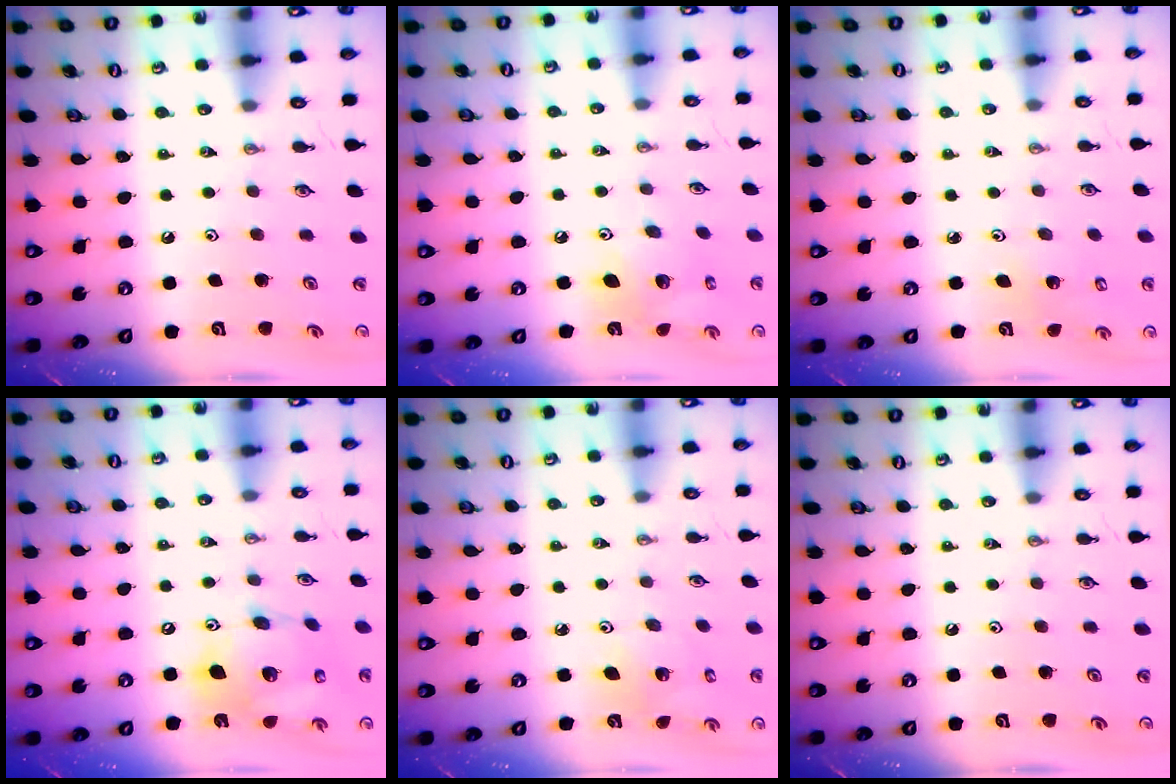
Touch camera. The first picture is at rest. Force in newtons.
{"total": 10.1, "press": 10.1, "slide": 0.9}
{"total": 2.2, "press": 2.2, "slide": 0.2}
{"total": 16.9, "press": 16.6, "slide": 3.3}
{"total": 4.4, "press": 4.4, "slide": 0.3}
{"total": 0.0}